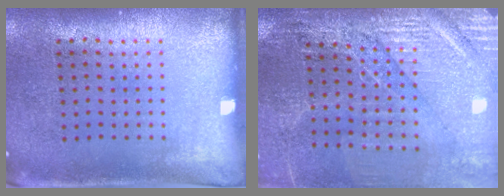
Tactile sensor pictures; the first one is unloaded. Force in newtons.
{"total": 3.3, "press": 3.3, "slide": 0.0}